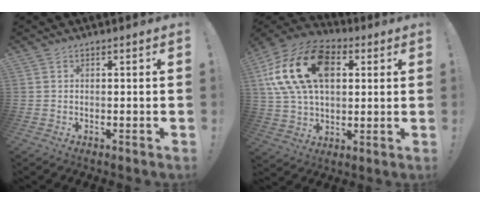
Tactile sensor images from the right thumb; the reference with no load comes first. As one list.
[{"total": 22.7, "force": [6.9, 15.0, 15.6], "torque": [-0.290, -0.012, 0.126]}]